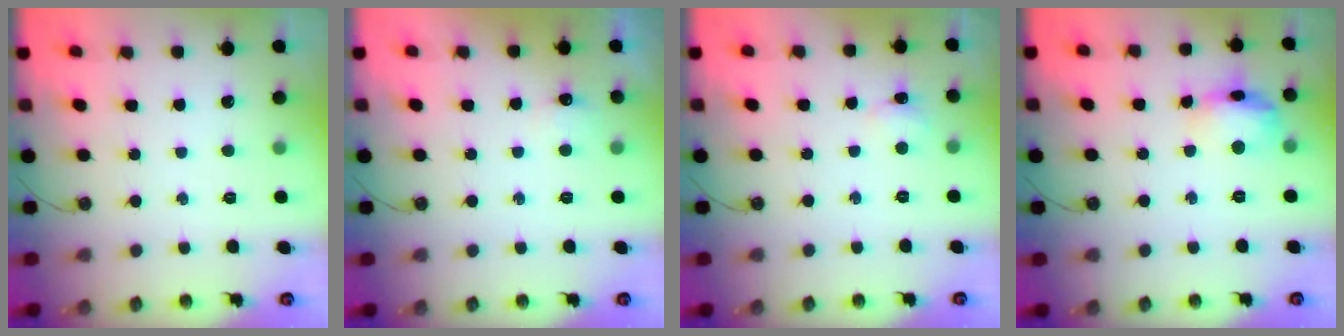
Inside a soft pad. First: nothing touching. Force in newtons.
{"total": 4.3, "press": 4.2, "slide": 1.1}
{"total": 4.0, "press": 3.6, "slide": 1.8}
{"total": 13.2, "press": 13.1, "slide": 1.1}